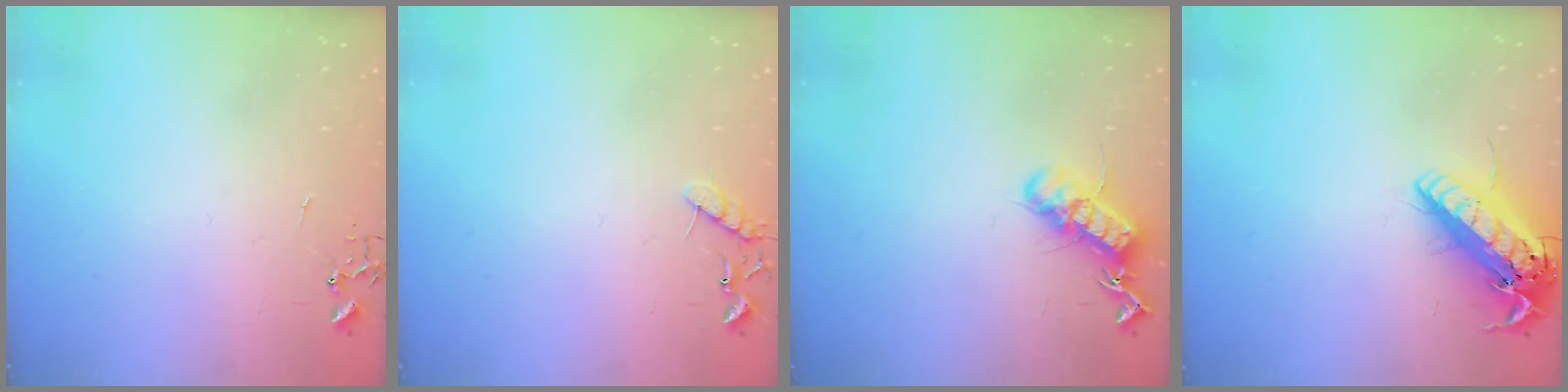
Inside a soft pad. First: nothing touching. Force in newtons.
{"total": 8.5, "press": 8.5, "slide": 0.6}
{"total": 14.3, "press": 14.3, "slide": 1.0}
{"total": 18.2, "press": 17.9, "slide": 3.4}